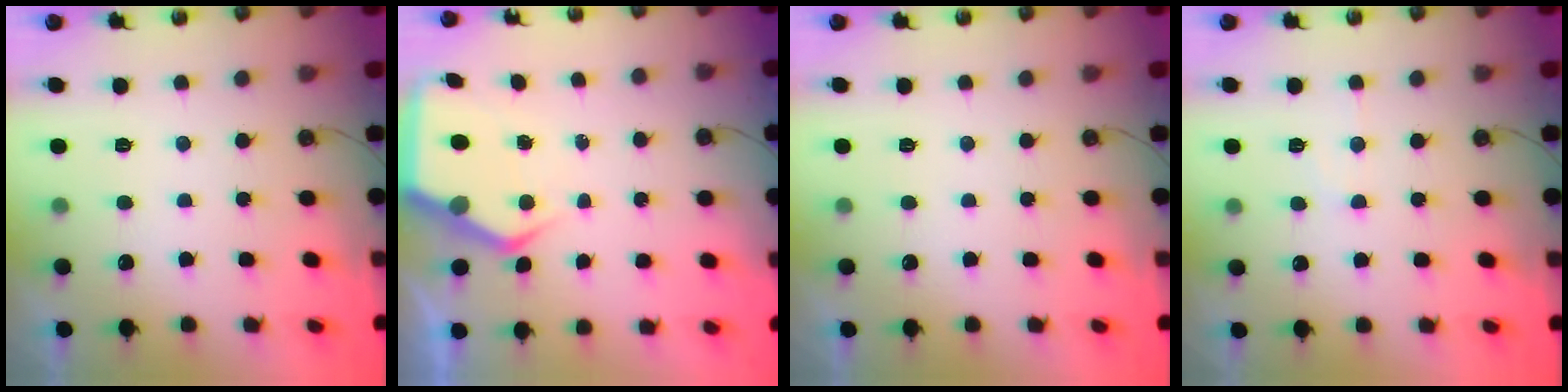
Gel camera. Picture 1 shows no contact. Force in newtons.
{"total": 6.0, "press": 6.0, "slide": 0.6}
{"total": 0.0}
{"total": 6.2, "press": 6.1, "slide": 1.0}